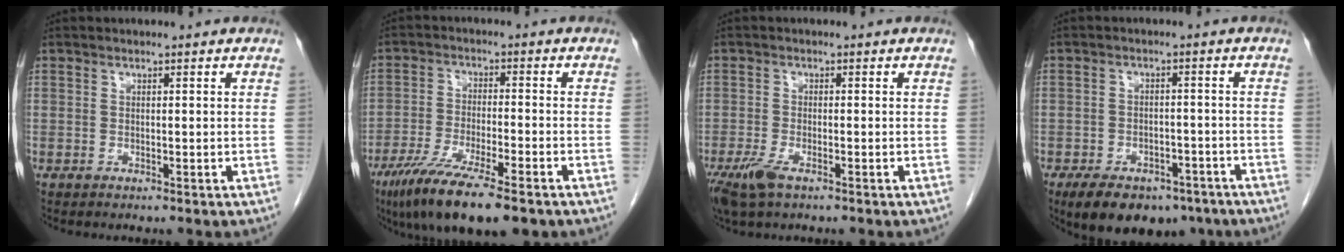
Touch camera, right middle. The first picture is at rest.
{"total": 13.7, "force": [-9.3, 2.4, 9.7], "torque": [-0.170, -0.034, -0.153]}
{"total": 4.7, "force": [-2.9, 1.5, 3.4], "torque": [-0.077, -0.012, -0.051]}
{"total": 12.0, "force": [-8.2, 6.5, 5.9], "torque": [-0.095, 0.004, -0.117]}